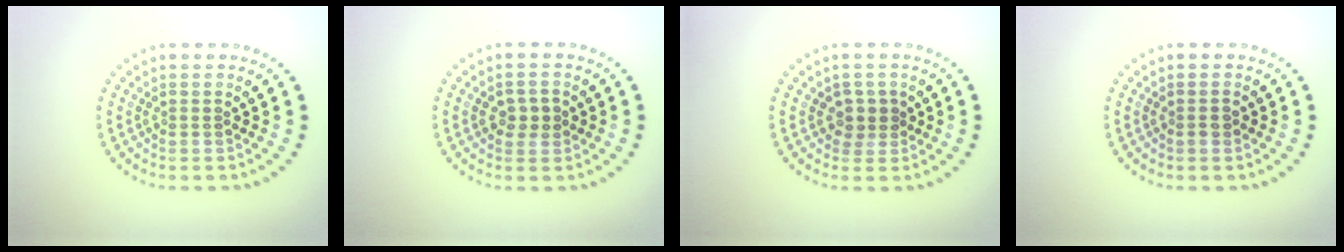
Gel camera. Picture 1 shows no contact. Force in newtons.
{"total": 2.0, "press": 2.0, "slide": 0.1}
{"total": 1.7, "press": 1.5, "slide": 0.9}
{"total": 0.8, "press": 0.8, "slide": 0.3}